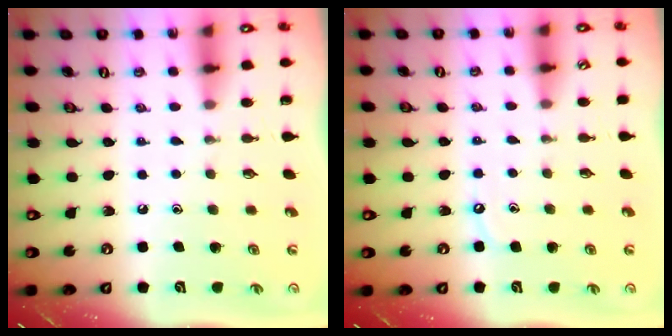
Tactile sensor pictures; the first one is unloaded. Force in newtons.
{"total": 4.6, "press": 4.6, "slide": 0.6}